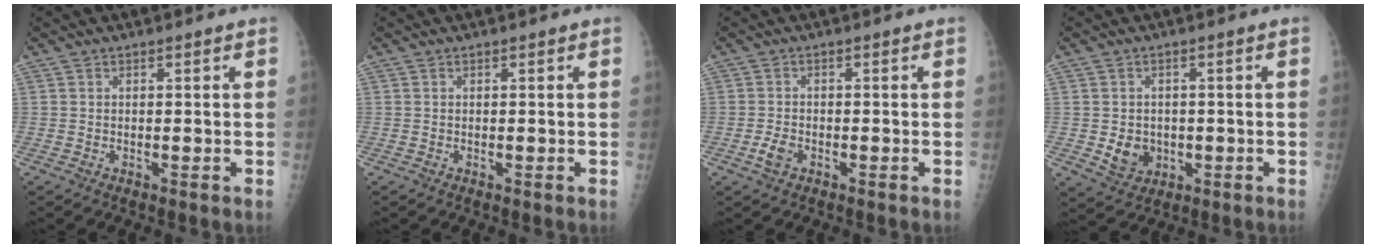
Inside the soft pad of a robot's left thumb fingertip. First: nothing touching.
{"total": 0.0}
{"total": 2.7, "force": [-1.2, 1.7, 1.7], "torque": [-0.036, 0.004, -0.023]}
{"total": 5.2, "force": [-0.8, 4.4, 2.6], "torque": [-0.022, 0.002, -0.002]}